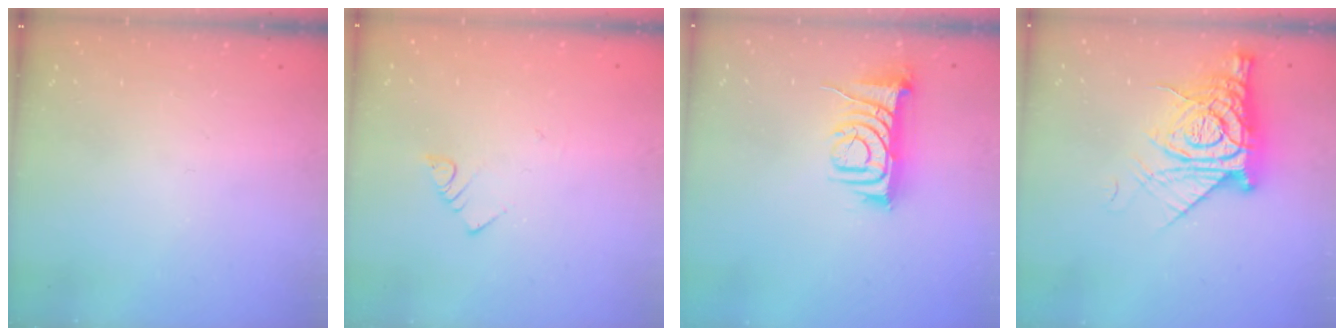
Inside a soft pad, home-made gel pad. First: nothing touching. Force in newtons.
{"total": 2.6, "press": 2.6, "slide": 0.3}
{"total": 8.0, "press": 8.0, "slide": 0.3}
{"total": 14.8, "press": 14.7, "slide": 1.3}